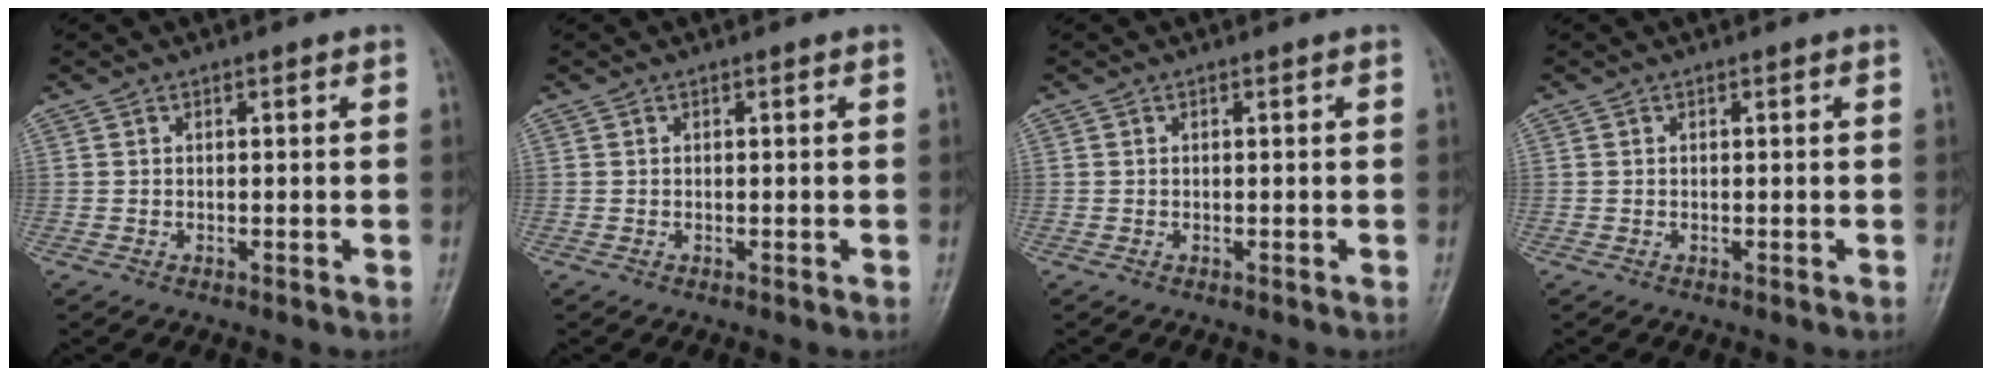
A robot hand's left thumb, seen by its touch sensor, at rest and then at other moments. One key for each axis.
{"total": 0.0}
{"total": 0.0}
{"total": 0.0}